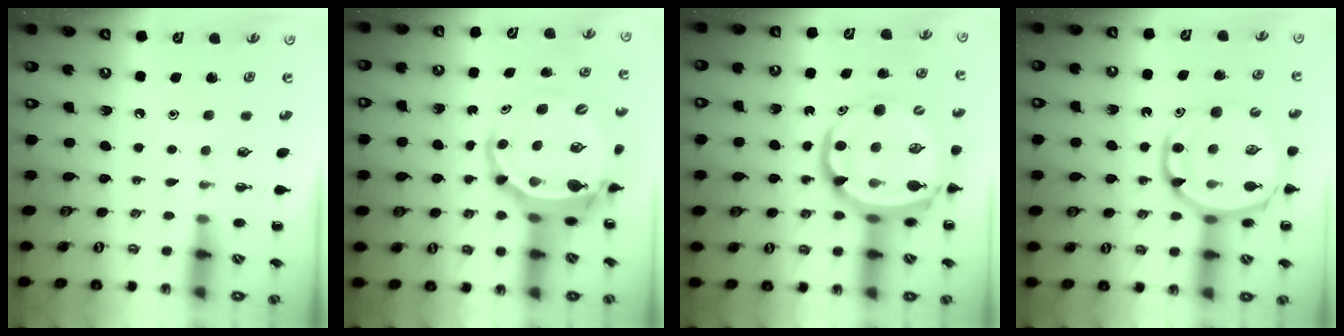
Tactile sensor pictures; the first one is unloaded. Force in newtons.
{"total": 7.1, "press": 6.9, "slide": 1.9}
{"total": 14.4, "press": 13.9, "slide": 3.8}
{"total": 14.6, "press": 14.1, "slide": 3.9}